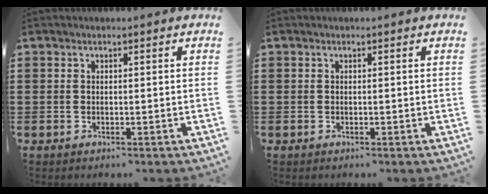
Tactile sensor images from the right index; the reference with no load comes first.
{"total": 0.0}